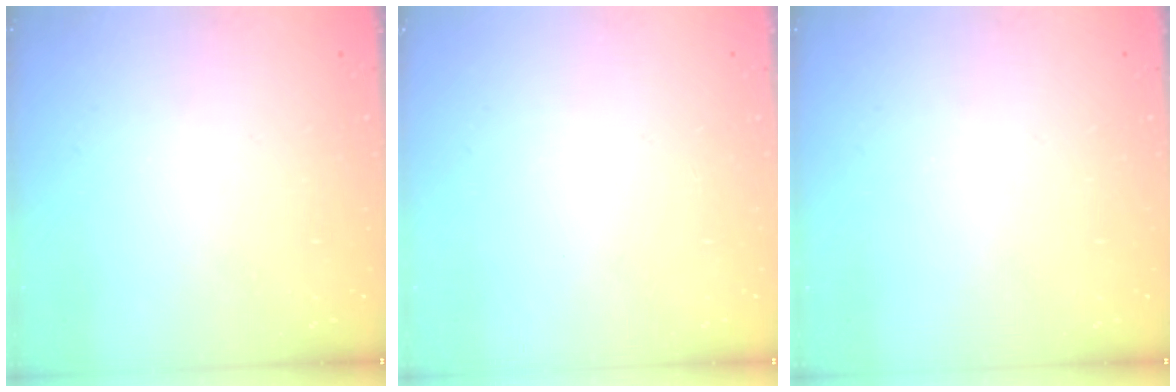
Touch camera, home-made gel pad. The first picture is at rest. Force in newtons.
{"total": 1.6, "press": 1.6, "slide": 0.1}
{"total": 0.0}